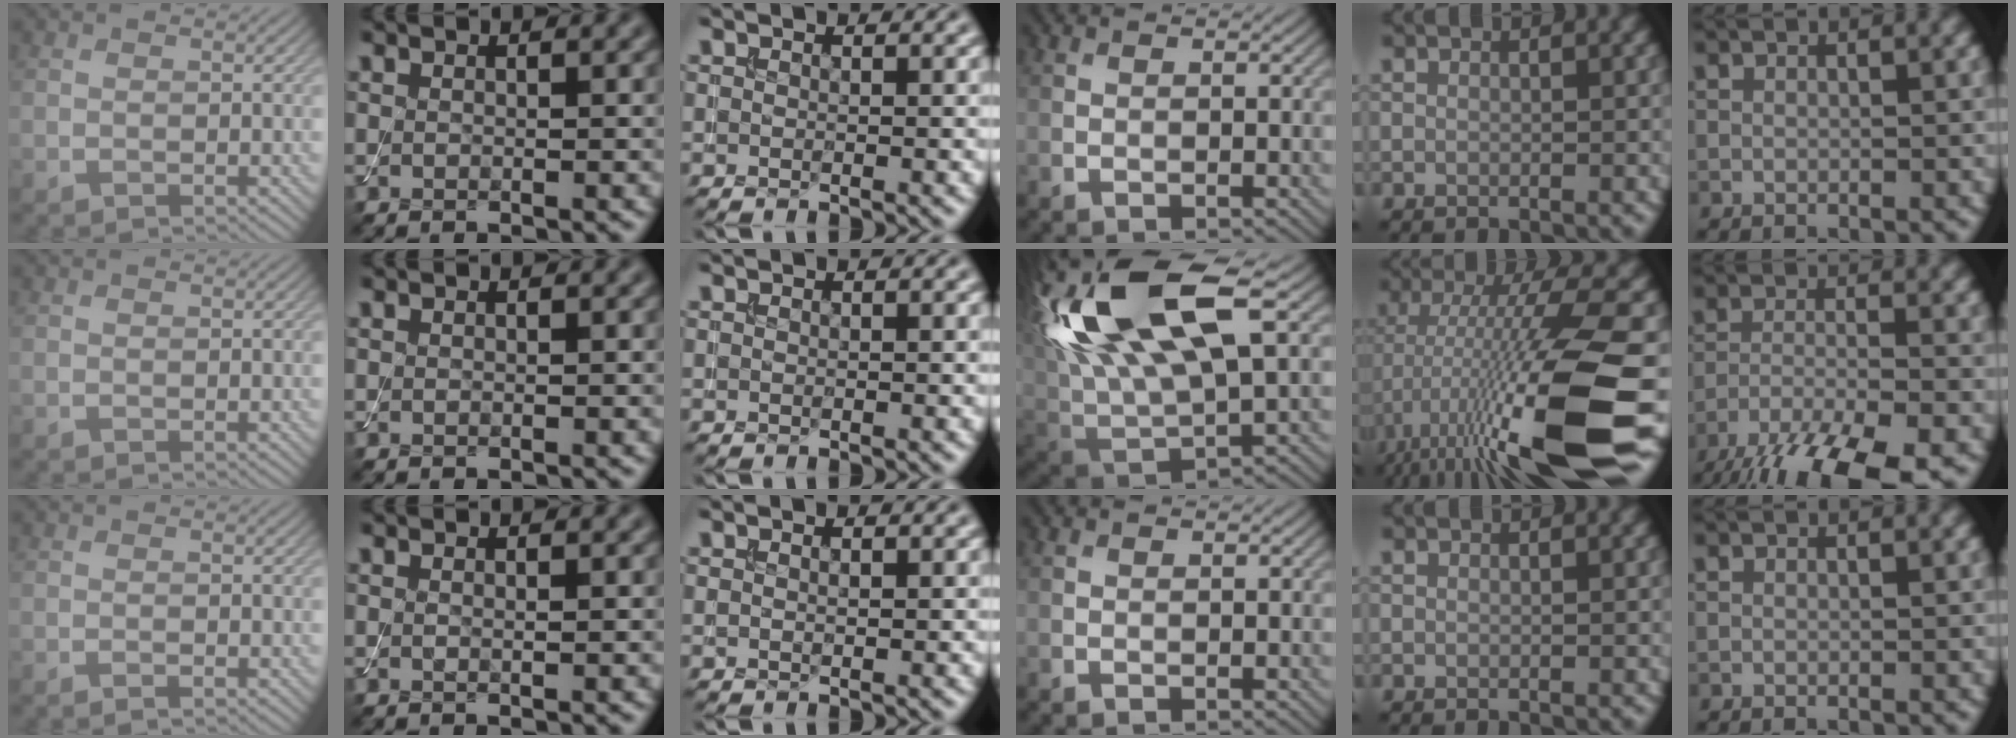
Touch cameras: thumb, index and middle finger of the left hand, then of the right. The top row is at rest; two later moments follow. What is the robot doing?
{"motion": "assemble", "object": "toy tower of hanoi"}